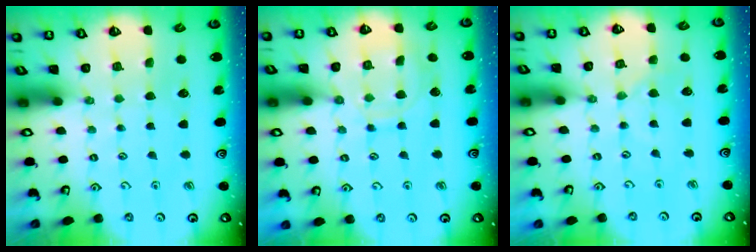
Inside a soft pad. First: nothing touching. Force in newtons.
{"total": 9.5, "press": 9.5, "slide": 0.7}
{"total": 0.0}